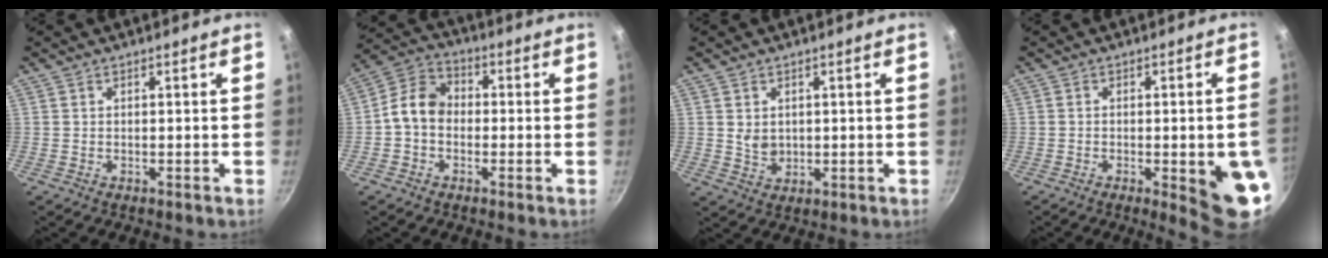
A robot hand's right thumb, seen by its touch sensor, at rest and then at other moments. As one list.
[{"total": 8.0, "force": [-1.0, 6.2, 4.8], "torque": [-0.066, 0.027, -0.042]}, {"total": 3.6, "force": [0.7, 2.9, 2.1], "torque": [-0.027, -0.009, 0.018]}, {"total": 10.9, "force": [-2.7, 2.6, 10.3], "torque": [-0.099, 0.007, -0.026]}]